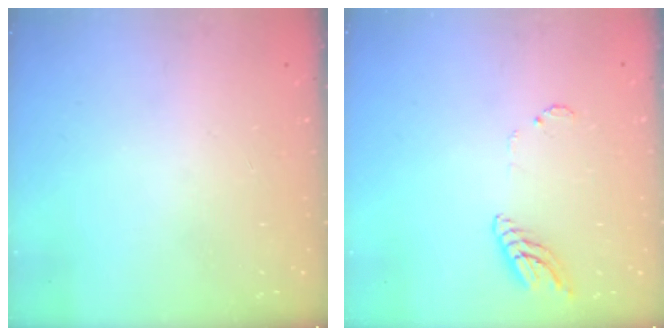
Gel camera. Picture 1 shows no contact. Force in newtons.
{"total": 8.8, "press": 8.8, "slide": 0.9}